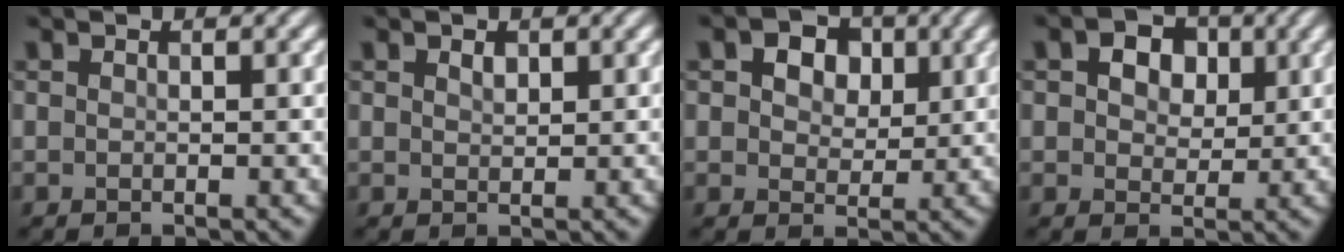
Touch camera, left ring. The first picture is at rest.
{"total": 0.9, "force": [0.6, 0.5, 0.5], "torque": [-0.010, 0.000, 0.012]}
{"total": 5.3, "force": [2.3, 3.6, 3.1], "torque": [-0.054, 0.007, 0.018]}
{"total": 4.6, "force": [1.8, 3.1, 2.8], "torque": [-0.043, 0.006, 0.008]}